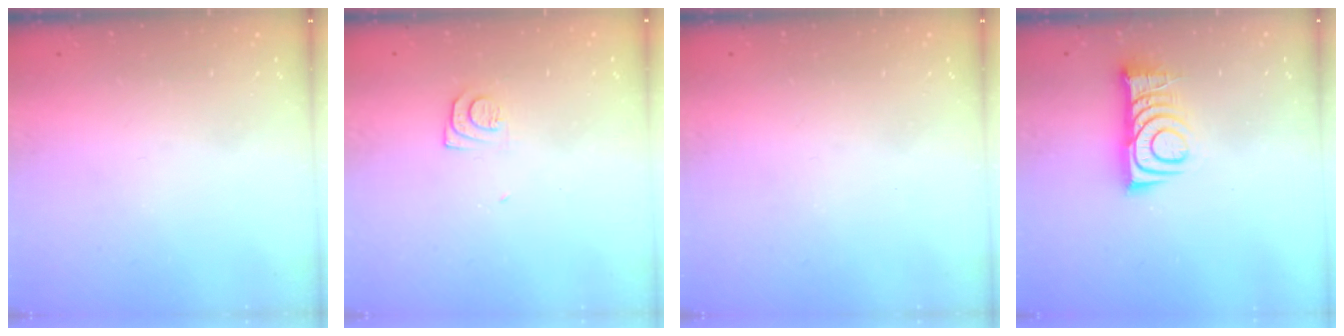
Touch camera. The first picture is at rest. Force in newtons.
{"total": 7.3, "press": 7.2, "slide": 0.8}
{"total": 0.0}
{"total": 10.8, "press": 10.8, "slide": 0.9}